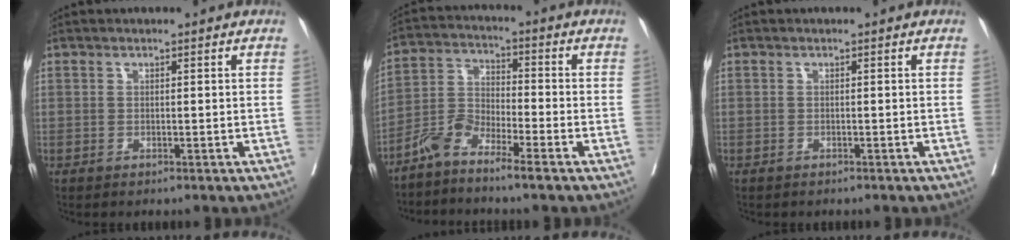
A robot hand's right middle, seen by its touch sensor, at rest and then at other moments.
{"total": 5.6, "force": [-4.6, 0.4, 3.1], "torque": [-0.076, -0.005, -0.102]}
{"total": 0.6, "force": [-0.5, 0.2, 0.1], "torque": [-0.009, 0.001, -0.010]}